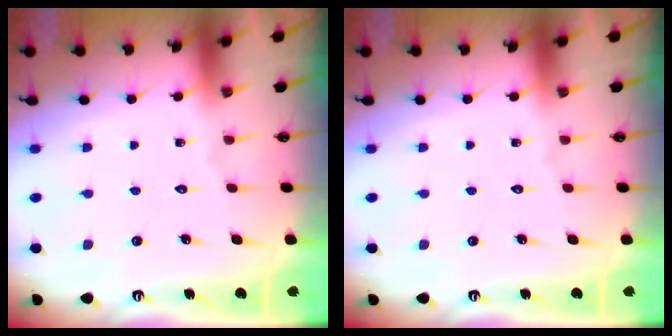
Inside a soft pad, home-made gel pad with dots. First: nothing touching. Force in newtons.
{"total": 0.0}